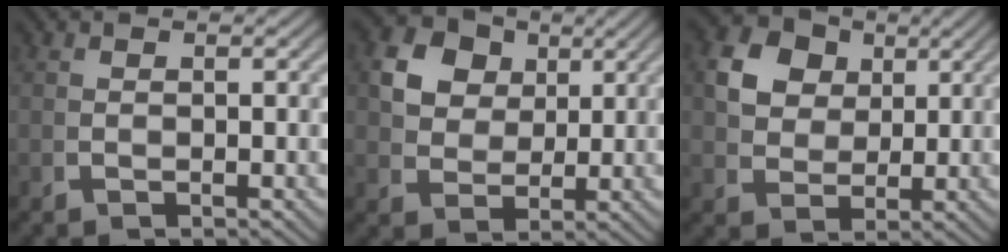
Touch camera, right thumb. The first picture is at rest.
{"total": 9.2, "force": [3.1, 7.4, 4.6], "torque": [-0.105, -0.012, 0.054]}
{"total": 9.0, "force": [3.0, 7.2, 4.5], "torque": [-0.103, -0.010, 0.054]}